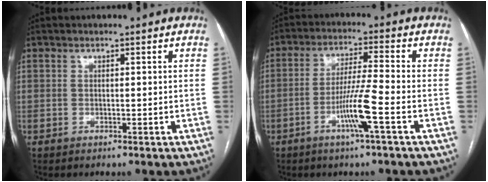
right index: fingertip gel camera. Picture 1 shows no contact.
{"total": 7.4, "force": [-3.1, -0.8, 6.7], "torque": [-0.131, -0.004, -0.059]}